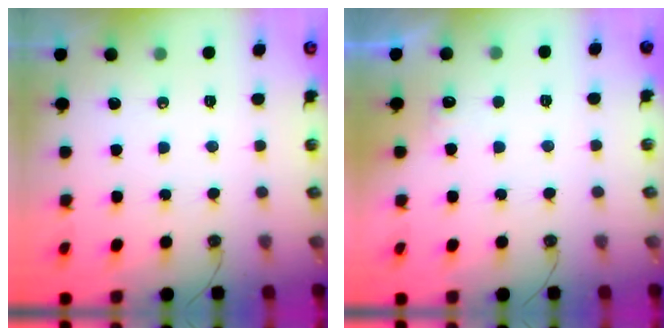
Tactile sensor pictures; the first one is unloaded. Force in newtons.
{"total": 5.3, "press": 5.2, "slide": 1.2}